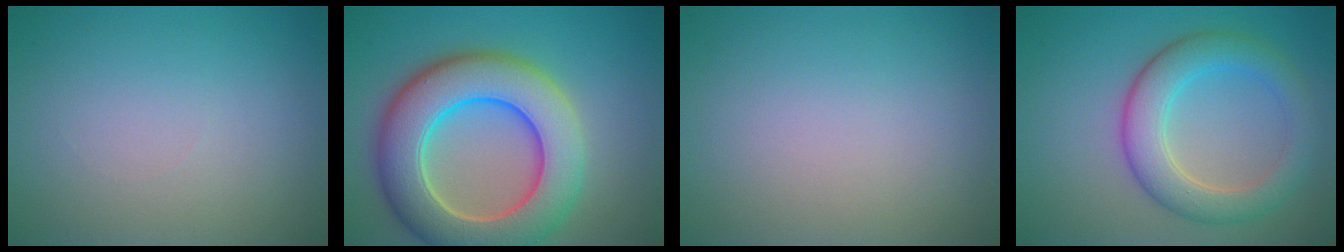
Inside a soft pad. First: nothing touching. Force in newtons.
{"total": 10.7, "press": 10.7, "slide": 0.8}
{"total": 0.0}
{"total": 5.4, "press": 5.4, "slide": 0.1}